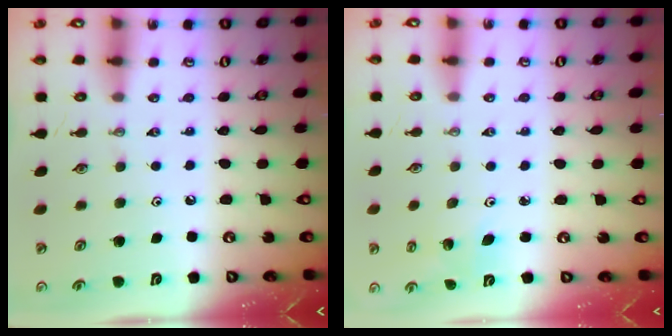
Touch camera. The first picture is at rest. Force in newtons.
{"total": 2.8, "press": 2.4, "slide": 1.5}